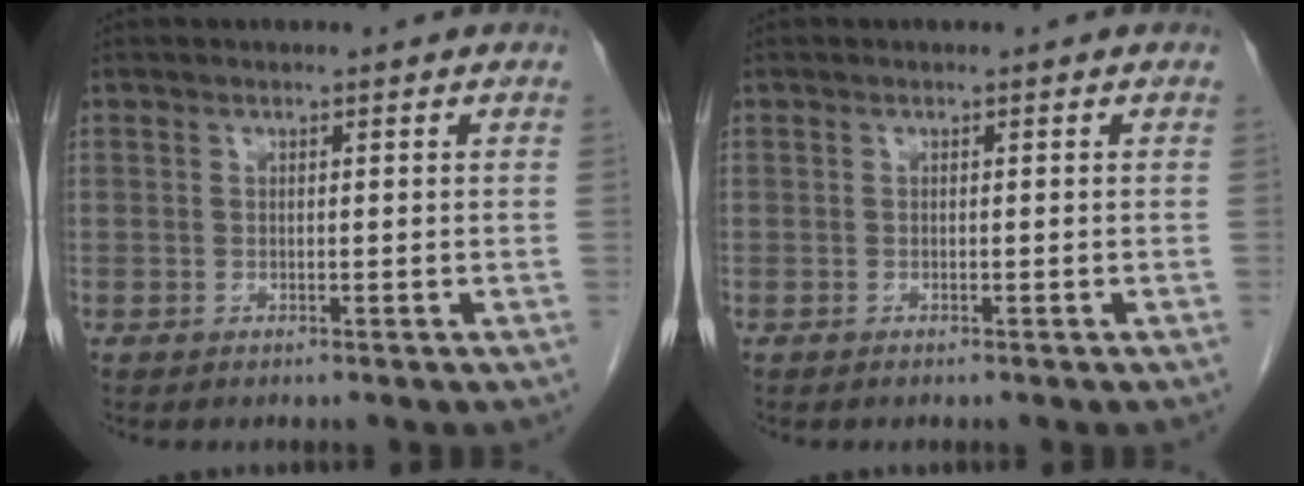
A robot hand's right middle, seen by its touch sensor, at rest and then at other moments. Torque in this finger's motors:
{"motor_torque": [-0.08, -0.04, 0.02, 0.00]}